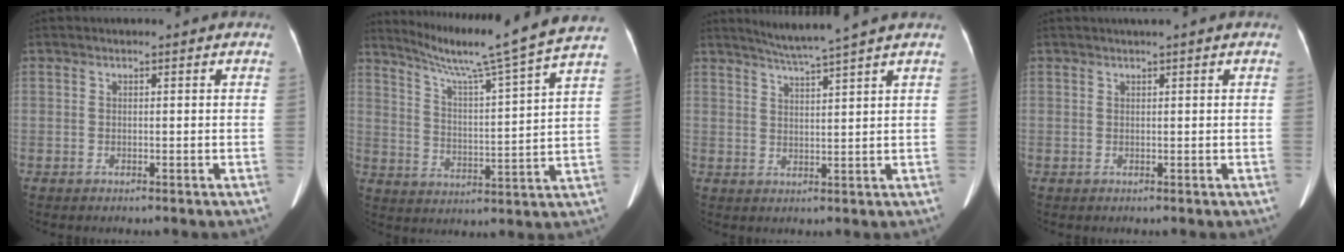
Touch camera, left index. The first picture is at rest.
{"total": 19.0, "force": [16.0, -2.8, 9.9], "torque": [-0.168, -0.032, 0.221]}
{"total": 6.5, "force": [5.5, -1.8, 2.9], "torque": [-0.051, 0.002, 0.088]}
{"total": 1.2, "force": [0.9, -0.2, 0.8], "torque": [-0.013, 0.009, 0.020]}